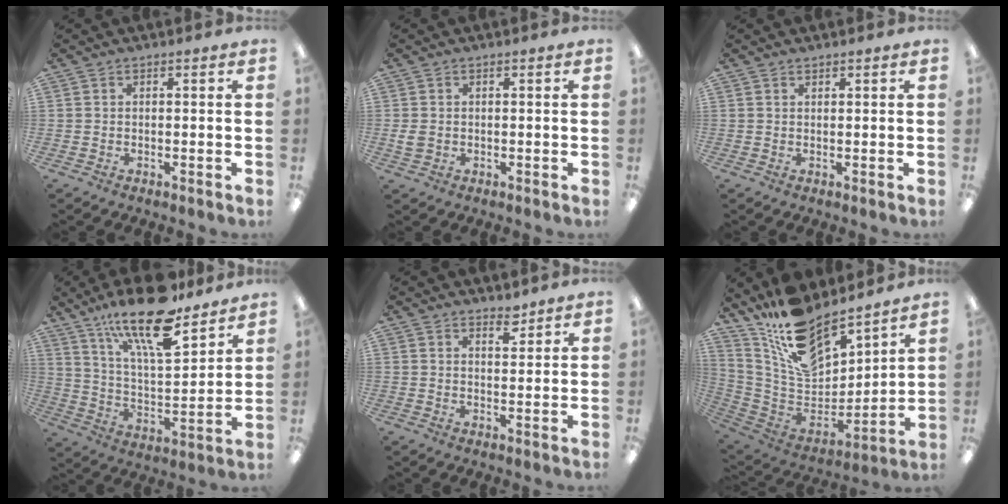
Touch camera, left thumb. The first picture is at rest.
{"total": 2.6, "force": [0.2, 2.1, 1.4], "torque": [-0.017, 0.003, 0.002]}
{"total": 0.9, "force": [0.8, 0.3, 0.0], "torque": [-0.001, -0.001, 0.016]}
{"total": 21.1, "force": [15.2, 6.5, 13.1], "torque": [-0.218, -0.093, 0.254]}
{"total": 3.4, "force": [3.0, 1.3, 1.0], "torque": [0.000, -0.020, 0.050]}
{"total": 18.1, "force": [14.3, 7.5, 8.1], "torque": [-0.162, -0.104, 0.261]}